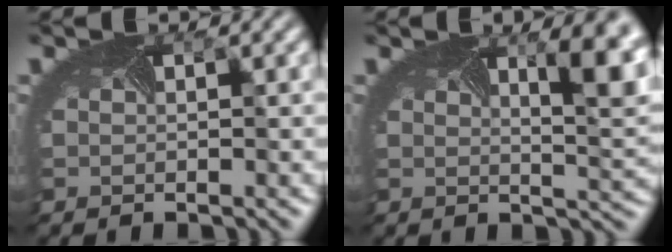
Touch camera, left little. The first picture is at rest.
{"total": 9.6, "force": [2.7, 3.6, 8.5], "torque": [-0.103, 0.010, 0.040]}